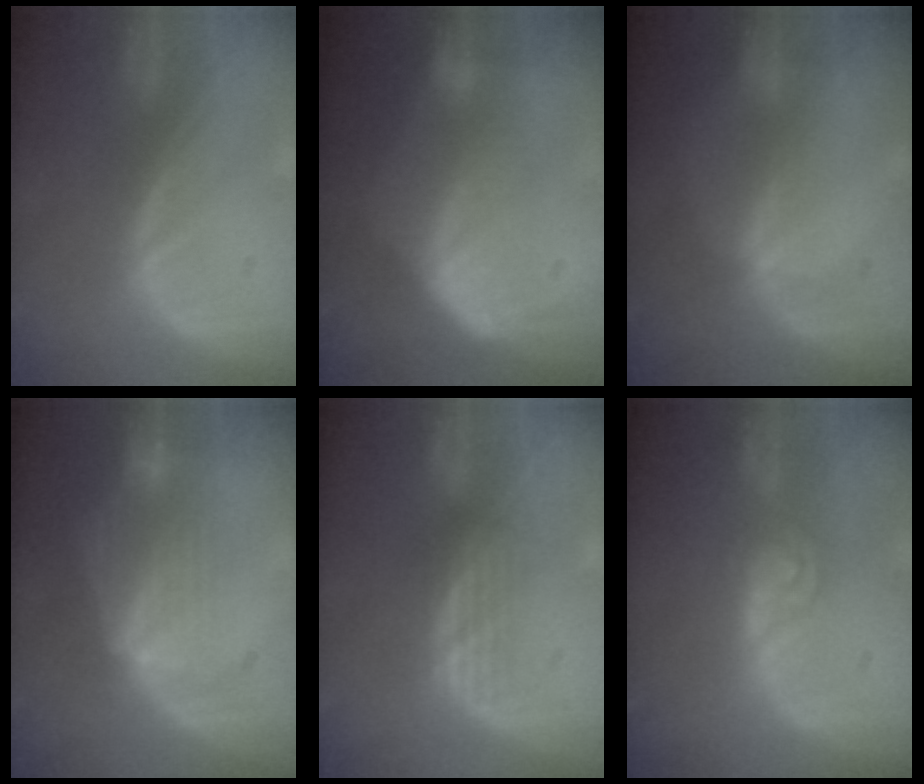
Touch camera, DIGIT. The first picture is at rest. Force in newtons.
{"total": 7.5, "press": 6.2, "slide": 4.1}
{"total": 1.3, "press": 0.9, "slide": 0.9}
{"total": 7.0, "press": 6.5, "slide": 2.5}
{"total": 2.8, "press": 2.6, "slide": 1.0}
{"total": 4.7, "press": 4.0, "slide": 2.5}